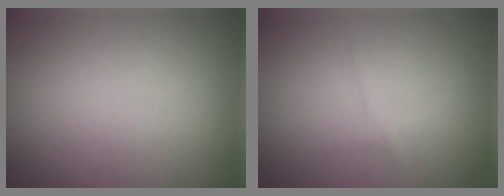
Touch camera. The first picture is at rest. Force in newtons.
{"total": 1.0, "press": 1.0, "slide": 0.1}